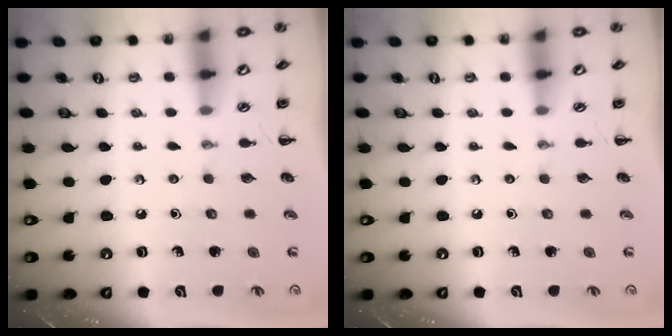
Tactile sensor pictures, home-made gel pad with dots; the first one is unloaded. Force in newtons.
{"total": 0.0}